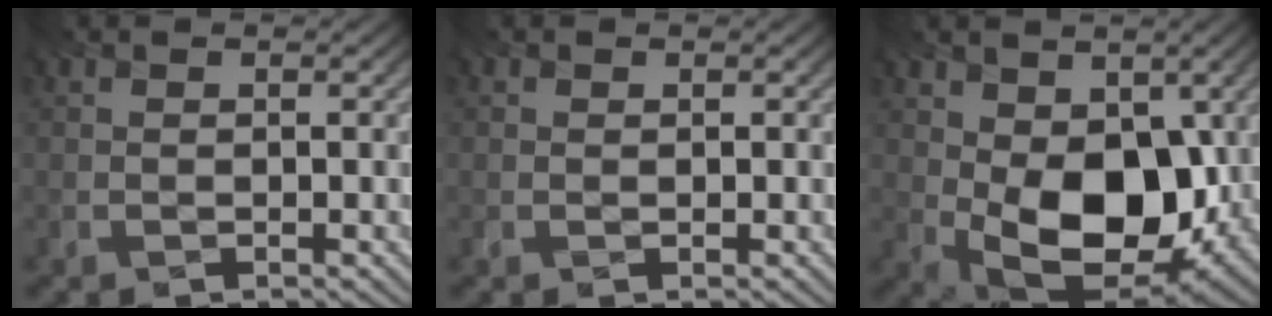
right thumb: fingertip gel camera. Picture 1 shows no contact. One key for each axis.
{"total": 0.0}
{"total": 13.0, "fx": -0.2, "fy": 8.3, "fz": 10.0, "tx": -0.177, "ty": -0.029, "tz": 0.004}